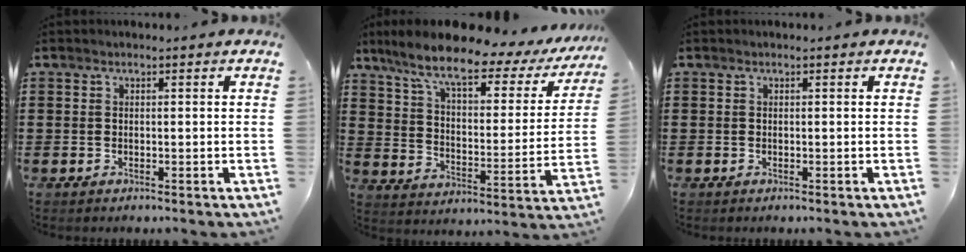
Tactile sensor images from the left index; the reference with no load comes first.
{"total": 10.2, "force": [7.5, 1.8, 6.7], "torque": [-0.157, -0.036, 0.124]}
{"total": 0.0}